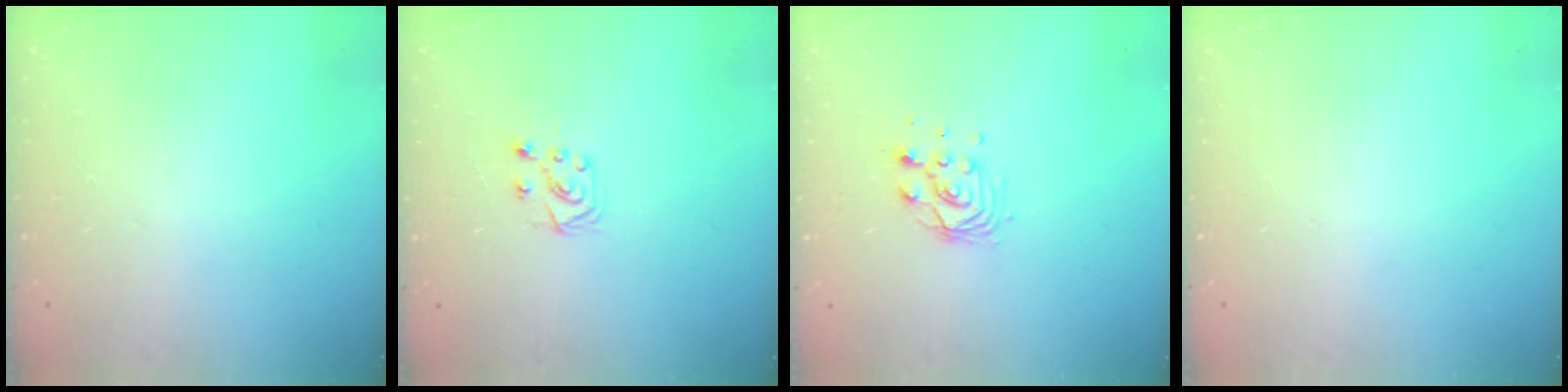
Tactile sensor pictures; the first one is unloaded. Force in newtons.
{"total": 7.3, "press": 7.2, "slide": 0.5}
{"total": 7.4, "press": 7.4, "slide": 0.8}
{"total": 0.0}